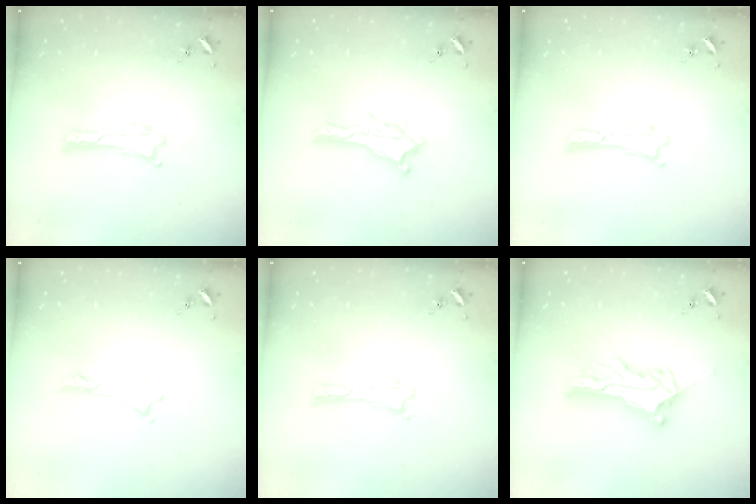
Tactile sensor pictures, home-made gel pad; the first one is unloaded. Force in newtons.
{"total": 1.2, "press": 1.2, "slide": 0.2}
{"total": 0.0}
{"total": 0.0}
{"total": 0.0}
{"total": 10.5, "press": 10.5, "slide": 0.8}